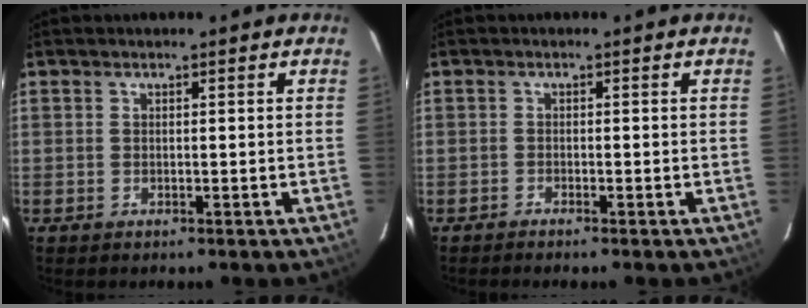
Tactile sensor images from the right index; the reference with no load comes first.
{"total": 1.0, "force": [-0.9, -0.1, 0.4], "torque": [-0.016, -0.001, -0.018]}